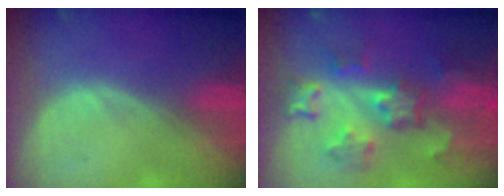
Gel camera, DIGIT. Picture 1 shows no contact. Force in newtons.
{"total": 8.7, "press": 7.8, "slide": 3.9}